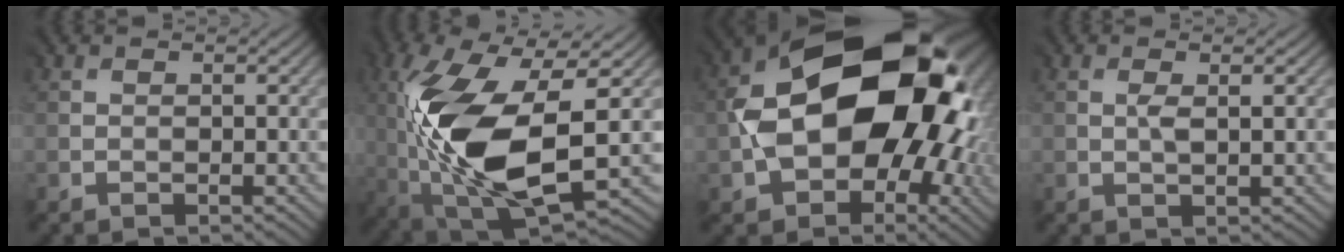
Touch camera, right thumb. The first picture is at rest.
{"total": 14.5, "force": [-1.4, 6.1, 13.1], "torque": [-0.293, -0.015, -0.025]}
{"total": 19.0, "force": [0.4, 12.9, 13.9], "torque": [-0.230, -0.022, 0.017]}
{"total": 1.1, "force": [0.3, -0.1, 1.1], "torque": [-0.032, -0.002, 0.010]}